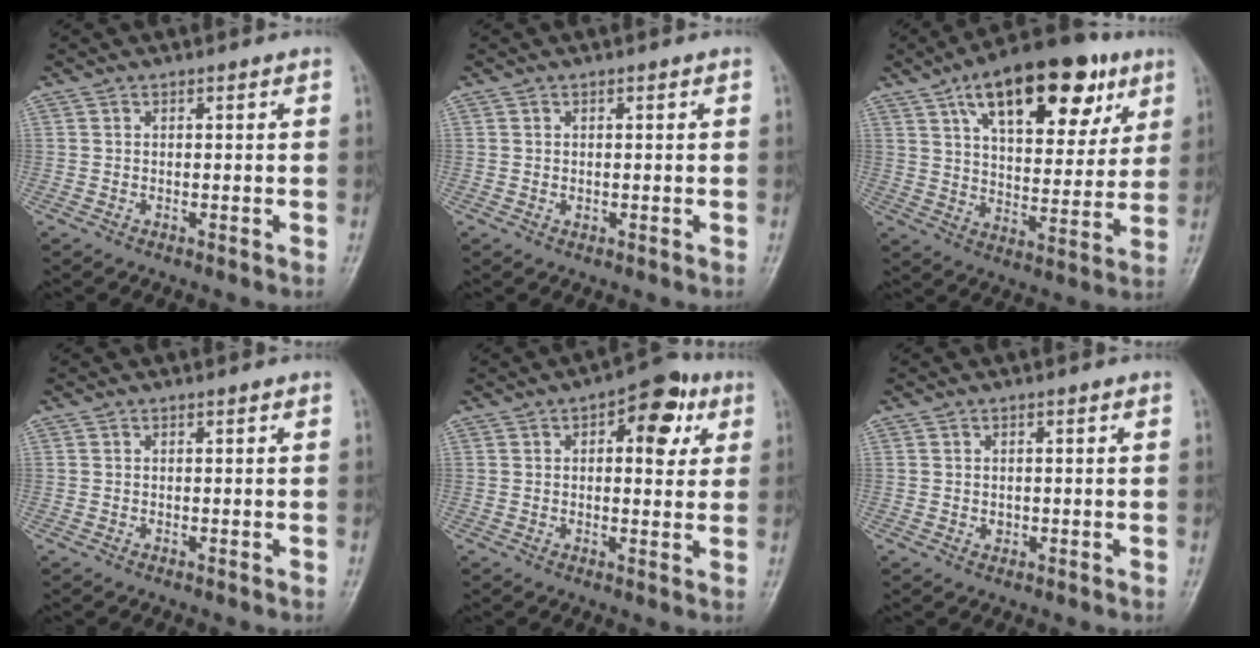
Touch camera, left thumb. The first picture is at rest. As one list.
[{"total": 0.8, "force": [0.0, 0.6, 0.5], "torque": [-0.005, 0.000, 0.001]}, {"total": 22.8, "force": [11.5, 10.7, 16.5], "torque": [-0.213, -0.019, 0.182]}, {"total": 0.0}, {"total": 9.8, "force": [3.6, 4.9, 7.7], "torque": [-0.063, 0.002, 0.038]}, {"total": 1.2, "force": [-0.1, 1.0, 0.6], "torque": [-0.005, 0.001, 0.001]}]